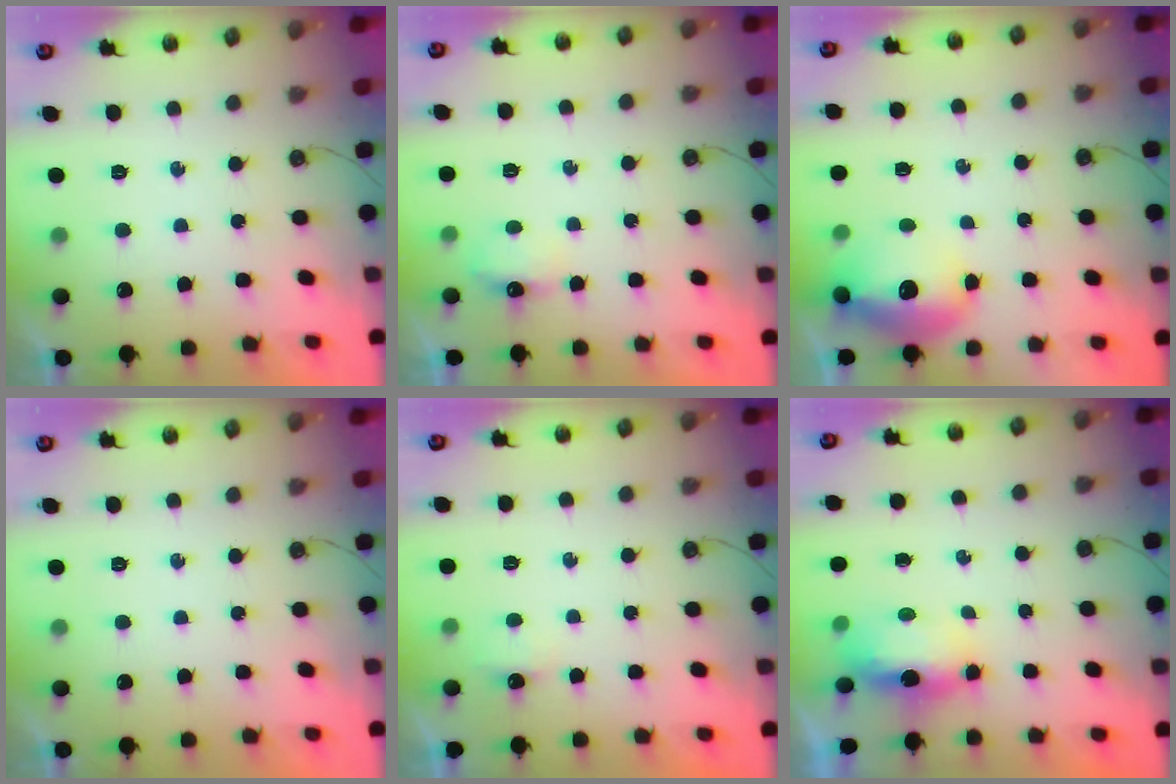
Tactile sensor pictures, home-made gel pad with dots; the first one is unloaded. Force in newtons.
{"total": 4.8, "press": 4.7, "slide": 0.7}
{"total": 13.4, "press": 13.3, "slide": 1.2}
{"total": 0.0}
{"total": 2.5, "press": 2.4, "slide": 0.5}
{"total": 9.9, "press": 6.8, "slide": 7.2}